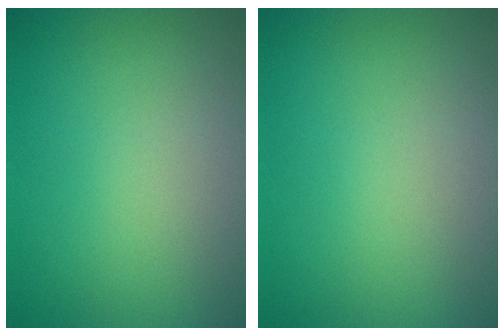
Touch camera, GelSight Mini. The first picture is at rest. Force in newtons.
{"total": 0.0}